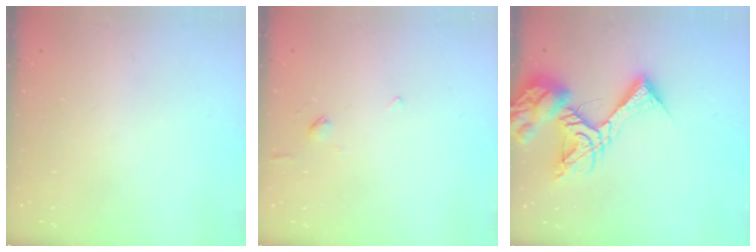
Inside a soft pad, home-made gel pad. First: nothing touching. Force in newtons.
{"total": 3.5, "press": 3.5, "slide": 0.7}
{"total": 15.2, "press": 15.2, "slide": 1.0}